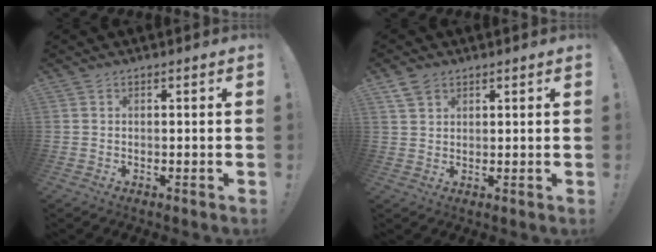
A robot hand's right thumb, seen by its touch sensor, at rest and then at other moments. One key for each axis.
{"total": 4.2, "fx": 2.8, "fy": 2.6, "fz": 1.9, "tx": -0.034, "ty": -0.006, "tz": 0.053}